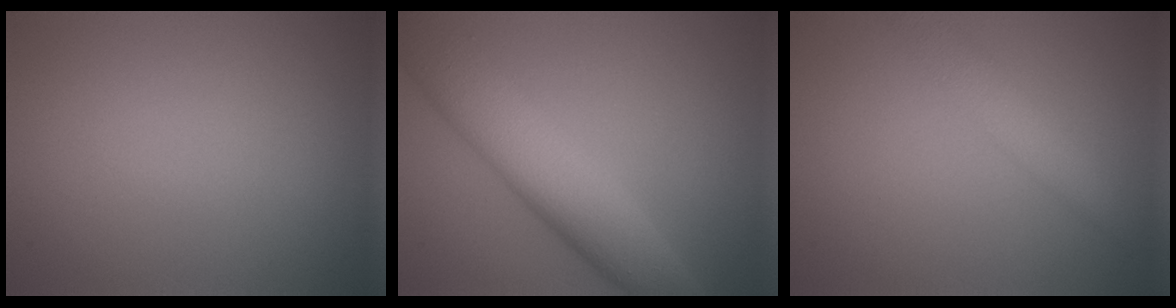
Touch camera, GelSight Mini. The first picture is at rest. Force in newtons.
{"total": 7.9, "press": 7.9, "slide": 0.3}
{"total": 2.7, "press": 2.7, "slide": 0.1}